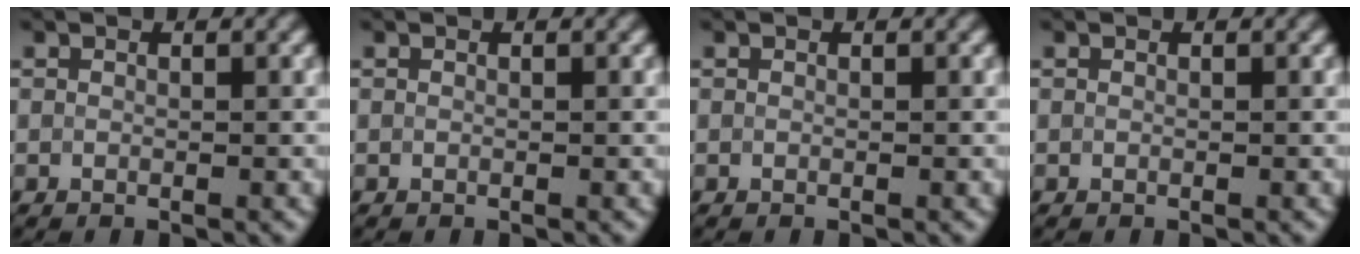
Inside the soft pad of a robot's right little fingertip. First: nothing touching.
{"total": 0.0}
{"total": 0.0}
{"total": 0.0}